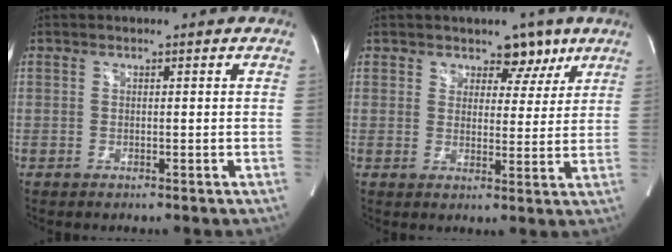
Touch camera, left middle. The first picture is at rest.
{"total": 5.2, "force": [3.5, 3.3, 1.8], "torque": [-0.004, 0.000, 0.049]}